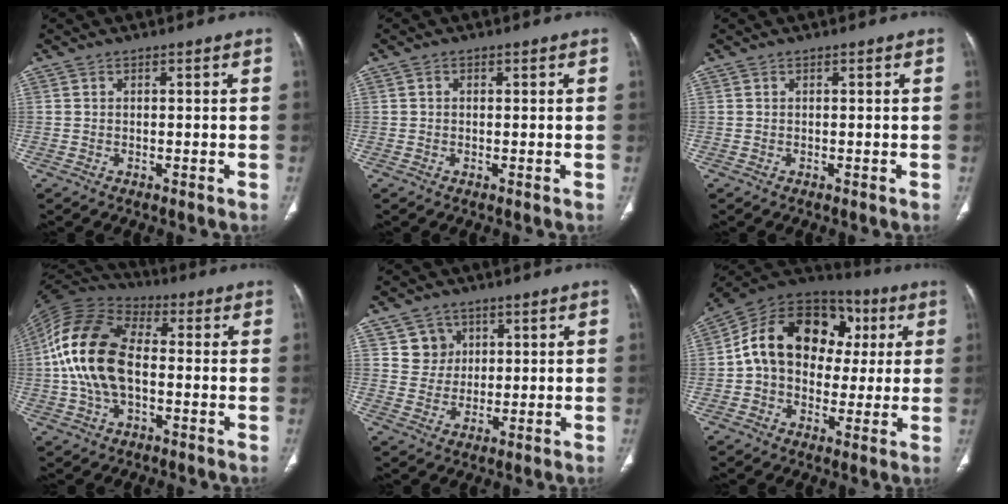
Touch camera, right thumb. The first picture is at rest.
{"total": 0.6, "force": [0.1, 0.5, 0.3], "torque": [-0.001, 0.001, 0.000]}
{"total": 0.0}
{"total": 17.2, "force": [-0.7, 10.2, 13.8], "torque": [-0.279, 0.031, -0.021]}
{"total": 4.9, "force": [2.0, 4.4, 0.5], "torque": [0.017, -0.008, 0.035]}
{"total": 20.4, "force": [2.9, 15.3, 13.2], "torque": [-0.183, 0.042, 0.039]}